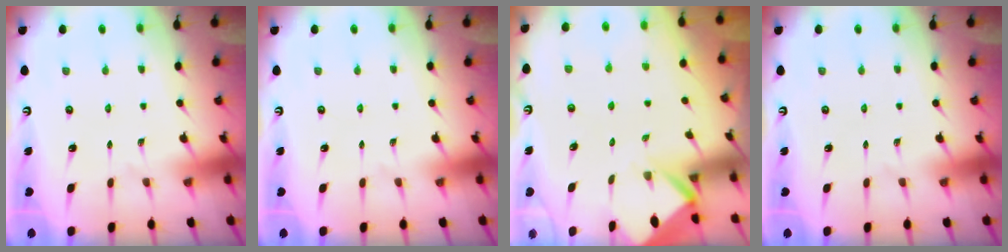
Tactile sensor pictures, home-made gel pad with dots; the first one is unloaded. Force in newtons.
{"total": 0.0}
{"total": 3.3, "press": 3.3, "slide": 0.3}
{"total": 0.0}